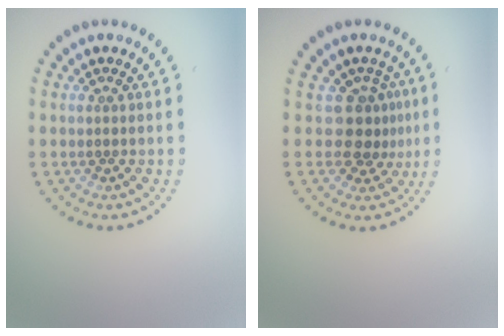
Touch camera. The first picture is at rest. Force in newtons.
{"total": 2.8, "press": 2.0, "slide": 1.9}